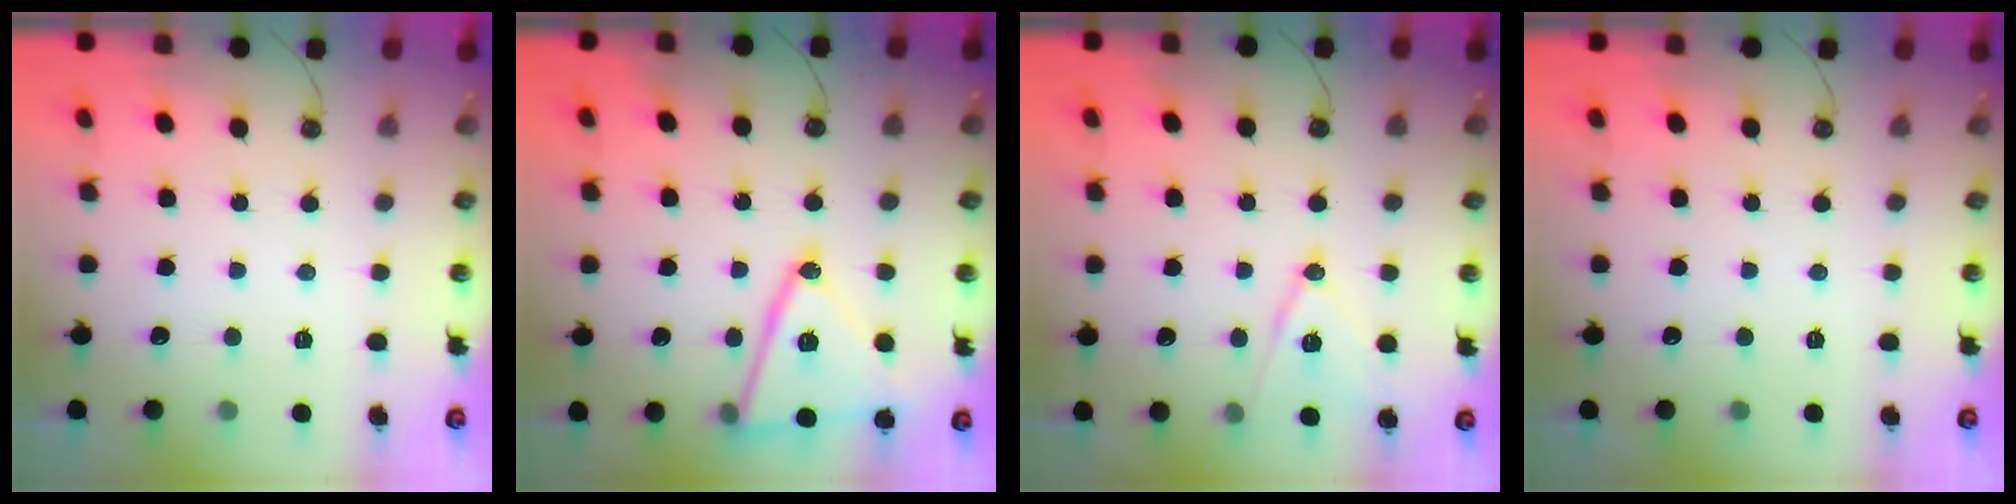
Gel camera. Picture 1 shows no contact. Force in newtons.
{"total": 18.3, "press": 18.0, "slide": 3.6}
{"total": 12.4, "press": 11.9, "slide": 3.5}
{"total": 0.0}